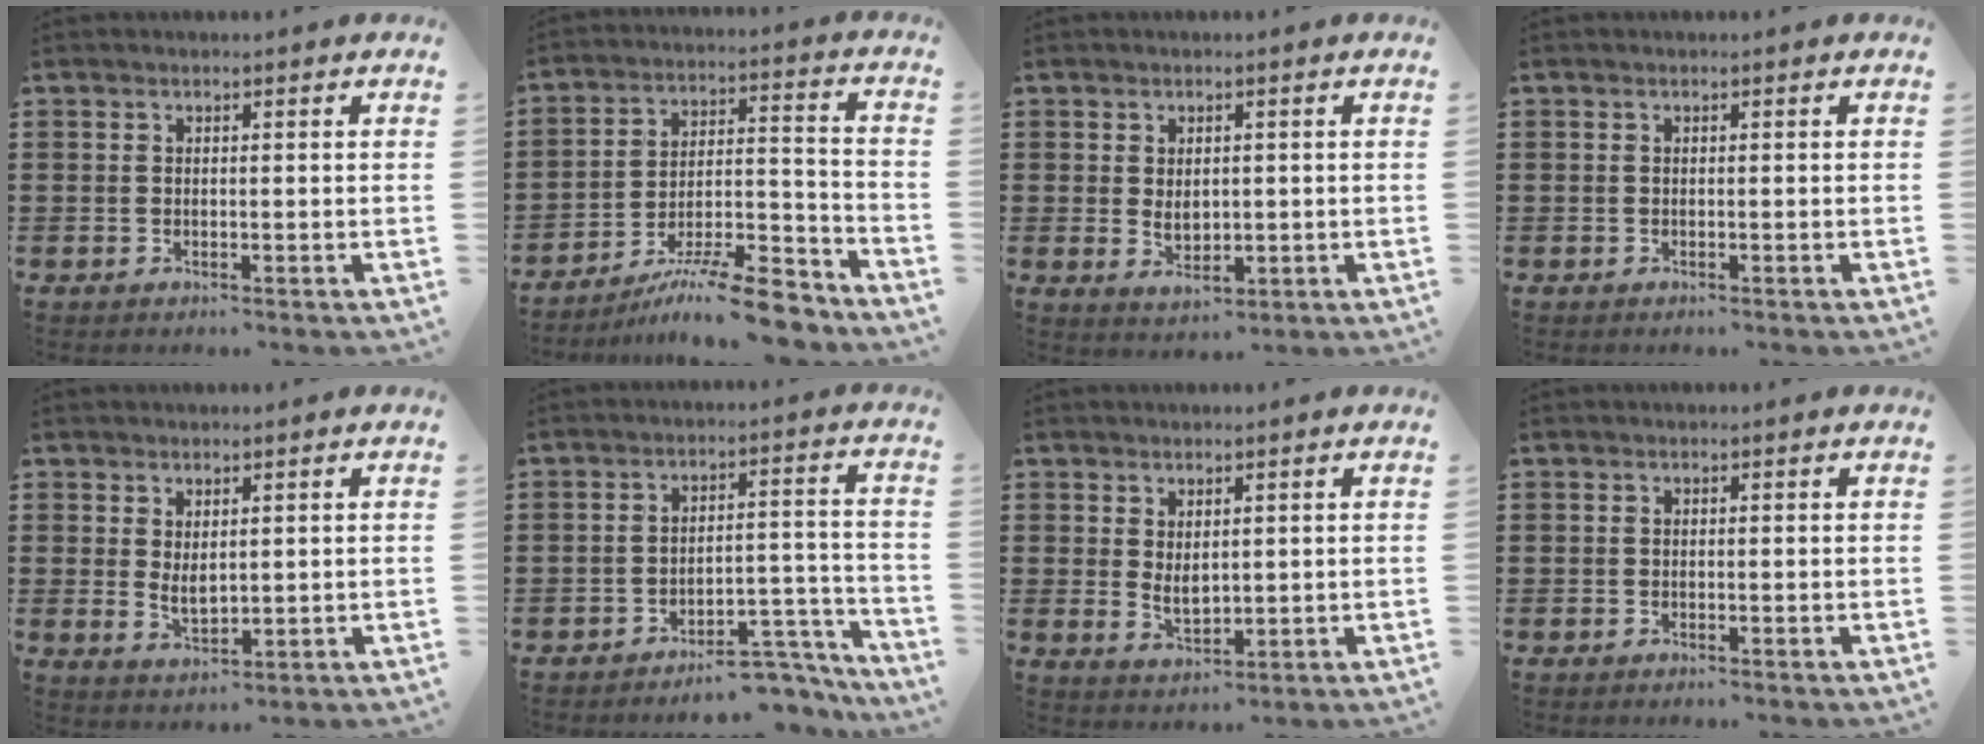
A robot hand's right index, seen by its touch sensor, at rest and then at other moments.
{"total": 12.1, "force": [-10.3, 1.7, 6.0], "torque": [-0.077, 0.042, -0.189]}
{"total": 2.8, "force": [0.2, 1.8, 2.1], "torque": [-0.036, 0.004, 0.001]}
{"total": 0.0}
{"total": 2.5, "force": [0.9, 1.2, 2.0], "torque": [-0.040, 0.002, 0.018]}
{"total": 5.6, "force": [-5.2, 1.2, 1.8], "torque": [-0.029, 0.015, -0.100]}
{"total": 2.6, "force": [0.9, 1.5, 2.0], "torque": [-0.040, 0.005, 0.018]}
{"total": 0.0}